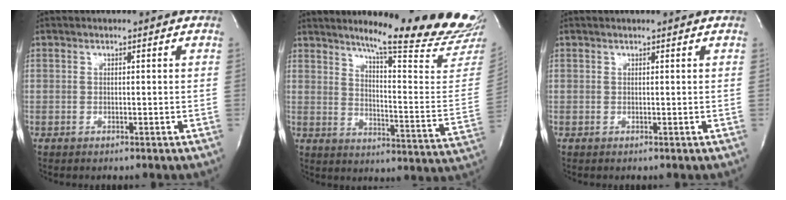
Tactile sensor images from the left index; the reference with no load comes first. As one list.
[{"total": 21.9, "force": [19.3, -0.3, 10.2], "torque": [-0.145, -0.116, 0.240]}, {"total": 1.1, "force": [1.0, 0.0, 0.4], "torque": [-0.010, 0.010, 0.016]}]